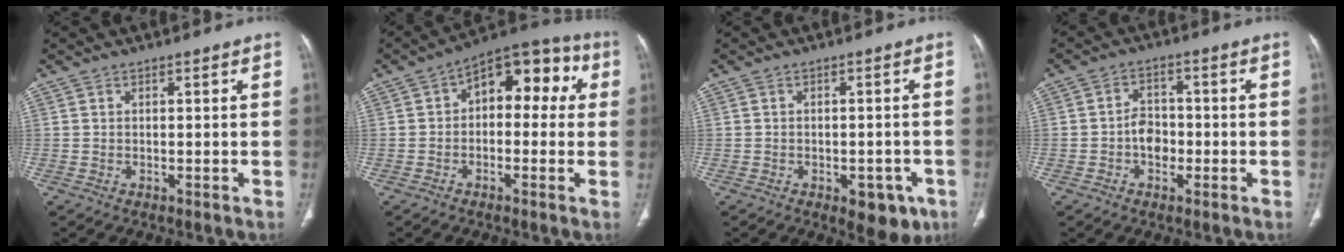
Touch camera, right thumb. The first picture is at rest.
{"total": 12.7, "force": [2.0, 7.7, 9.8], "torque": [-0.079, 0.046, 0.014]}
{"total": 6.9, "force": [-3.3, 3.7, 4.7], "torque": [-0.034, 0.012, -0.035]}
{"total": 4.8, "force": [-1.3, 3.7, 2.9], "torque": [-0.031, 0.017, -0.027]}